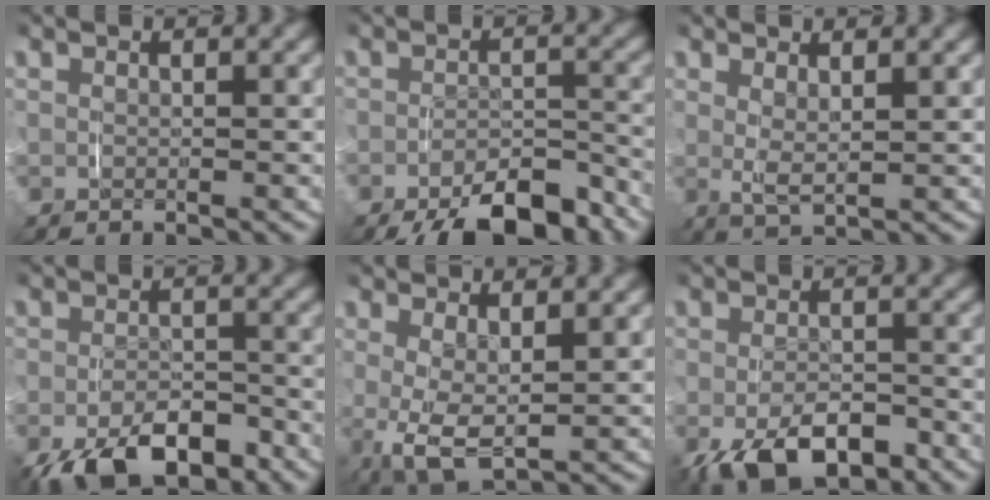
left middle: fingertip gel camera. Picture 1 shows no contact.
{"total": 8.2, "force": [-6.8, 2.7, 3.8], "torque": [-0.043, -0.004, -0.110]}
{"total": 2.5, "force": [1.0, 0.8, 2.2], "torque": [-0.045, -0.010, 0.024]}
{"total": 7.1, "force": [-4.4, 3.4, 4.4], "torque": [-0.072, -0.013, -0.069]}
{"total": 6.4, "force": [-1.4, 3.7, 5.0], "torque": [-0.123, -0.042, -0.004]}
{"total": 7.0, "force": [-3.8, 3.5, 4.7], "torque": [-0.086, -0.022, -0.051]}